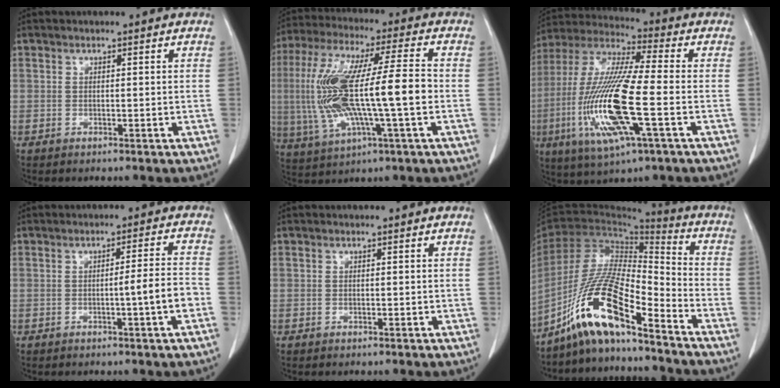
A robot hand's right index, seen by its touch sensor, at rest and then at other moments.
{"total": 17.8, "force": [-1.5, 2.3, 17.6], "torque": [-0.358, 0.010, -0.025]}
{"total": 18.6, "force": [-4.3, 2.0, 18.0], "torque": [-0.386, -0.018, -0.081]}
{"total": 4.9, "force": [-1.6, -0.7, 4.6], "torque": [-0.065, 0.001, -0.023]}
{"total": 0.0}
{"total": 14.9, "force": [-10.4, 1.9, 10.5], "torque": [-0.204, -0.001, -0.193]}